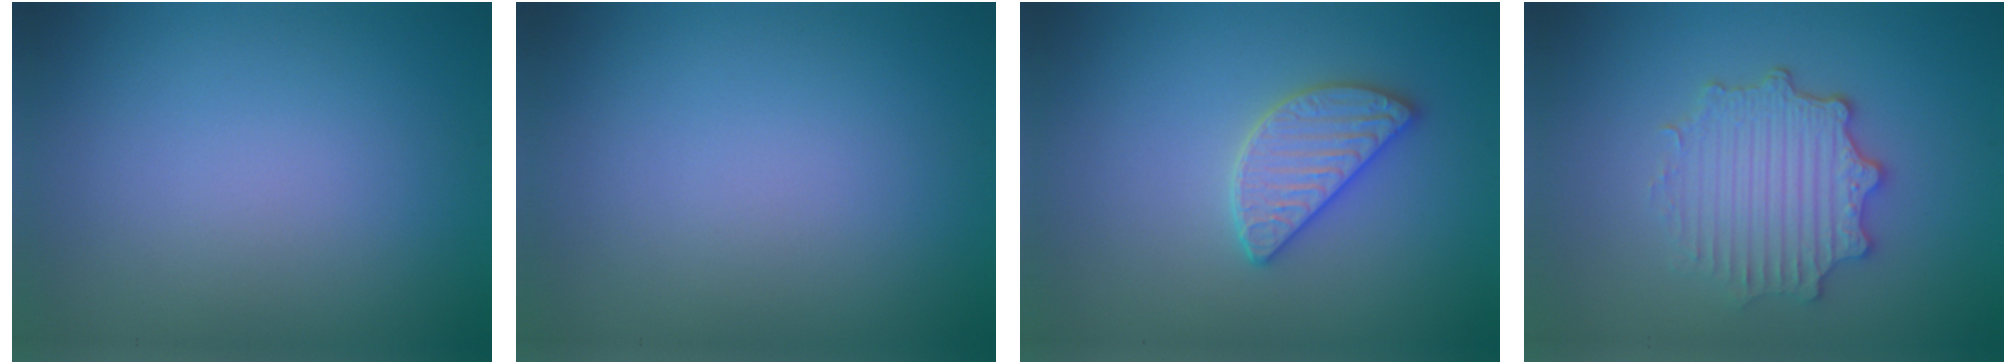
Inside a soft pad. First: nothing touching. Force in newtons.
{"total": 0.0}
{"total": 2.8, "press": 2.8, "slide": 0.5}
{"total": 4.4, "press": 3.6, "slide": 2.6}